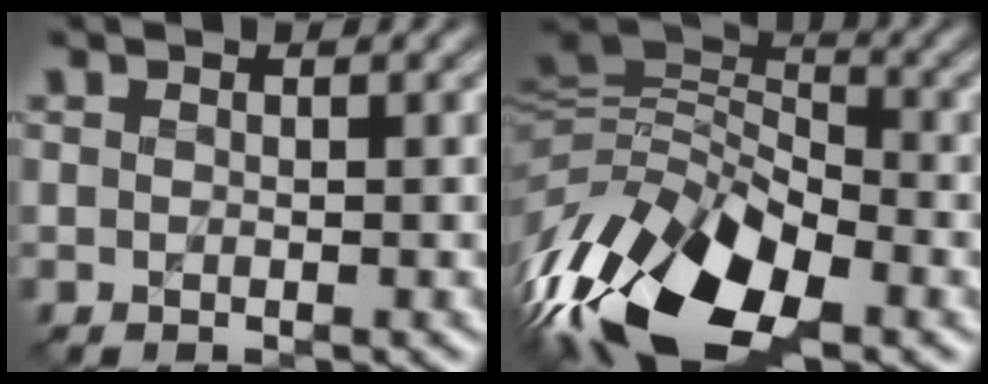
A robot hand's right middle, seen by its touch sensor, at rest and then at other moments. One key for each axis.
{"total": 13.8, "fx": -7.6, "fy": 6.9, "fz": 9.2, "tx": -0.193, "ty": 0.002, "tz": -0.152}